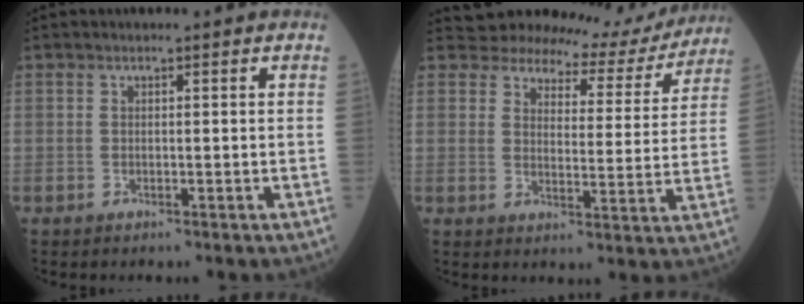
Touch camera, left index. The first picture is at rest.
{"total": 12.7, "force": [12.2, 3.3, 0.7], "torque": [0.005, -0.026, 0.135]}